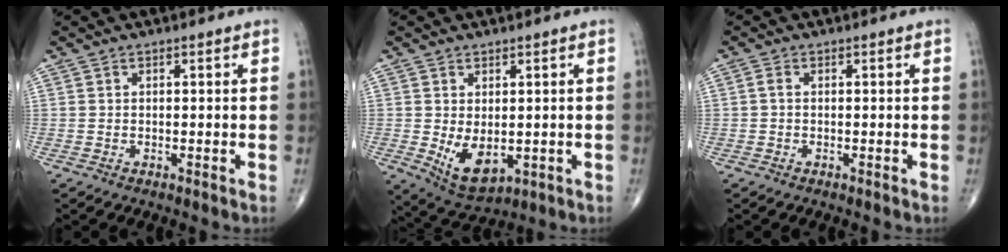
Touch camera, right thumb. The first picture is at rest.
{"total": 7.6, "force": [-0.8, 4.4, 6.2], "torque": [-0.092, -0.013, 0.007]}
{"total": 0.9, "force": [-0.1, 0.6, 0.7], "torque": [-0.013, 0.000, -0.005]}